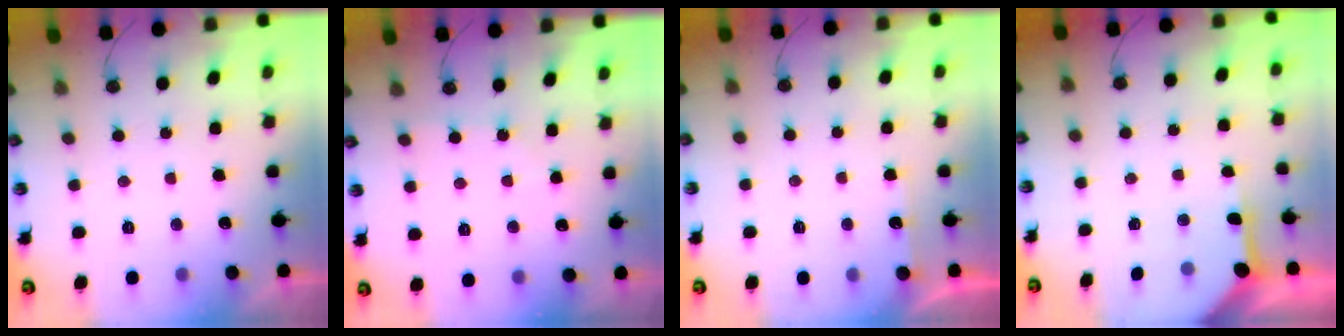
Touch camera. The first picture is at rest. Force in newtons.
{"total": 3.2, "press": 3.1, "slide": 0.4}
{"total": 2.5, "press": 2.5, "slide": 0.4}
{"total": 4.5, "press": 4.5, "slide": 0.2}